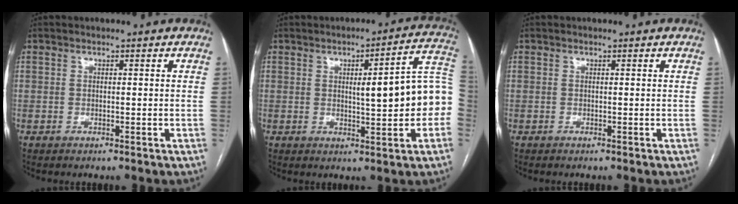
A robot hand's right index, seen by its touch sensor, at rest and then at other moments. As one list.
[{"total": 11.3, "force": [-0.5, 1.9, 11.2], "torque": [-0.133, 0.029, -0.005]}, {"total": 0.0}]